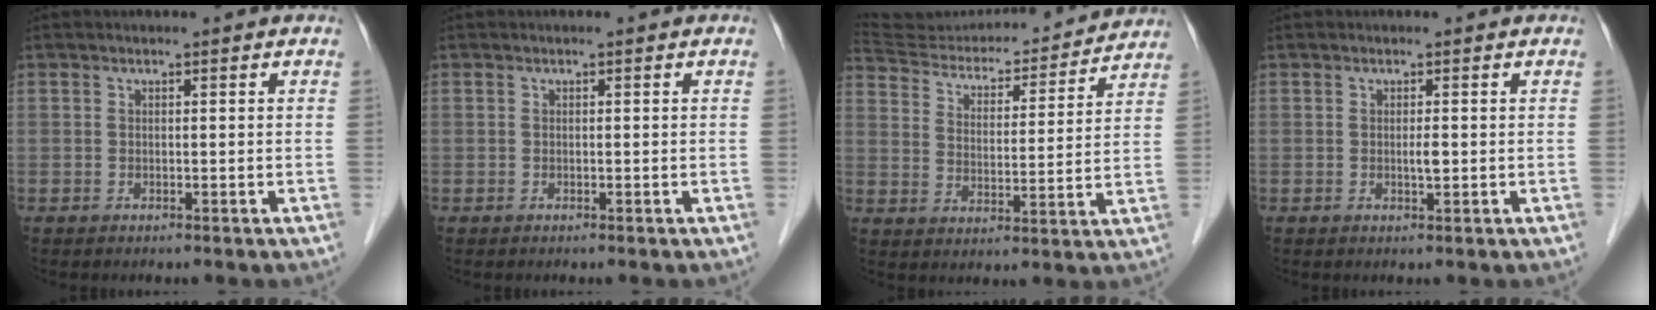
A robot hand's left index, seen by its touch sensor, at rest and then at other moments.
{"total": 0.0}
{"total": 23.2, "force": [22.0, 4.6, 5.7], "torque": [-0.100, -0.007, 0.308]}
{"total": 0.9, "force": [0.1, 0.1, 0.9], "torque": [-0.018, -0.002, 0.002]}